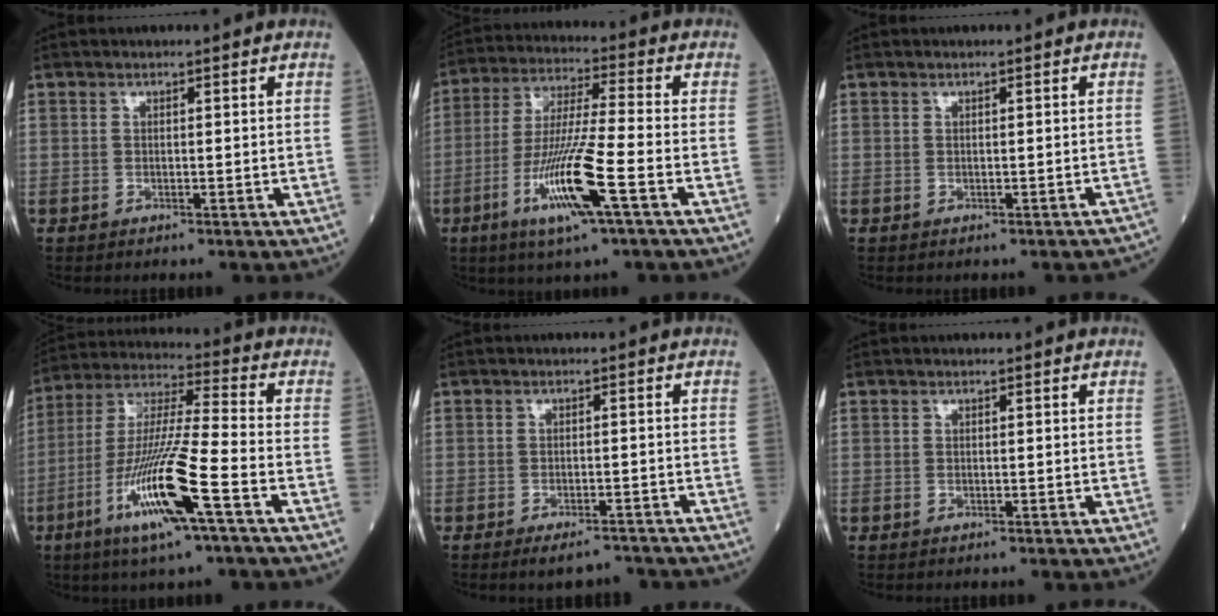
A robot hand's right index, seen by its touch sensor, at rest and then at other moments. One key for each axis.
{"total": 13.5, "fx": -5.3, "fy": 0.1, "fz": 12.4, "tx": -0.249, "ty": -0.018, "tz": -0.099}
{"total": 2.0, "fx": -1.8, "fy": 0.7, "fz": 0.8, "tx": 0.003, "ty": 0.006, "tz": -0.018}
{"total": 16.2, "fx": -6.8, "fy": 0.4, "fz": 14.7, "tx": -0.300, "ty": -0.016, "tz": -0.129}
{"total": 5.9, "fx": -5.2, "fy": 1.5, "fz": 2.3, "tx": -0.020, "ty": -0.001, "tz": -0.069}
{"total": 0.0}